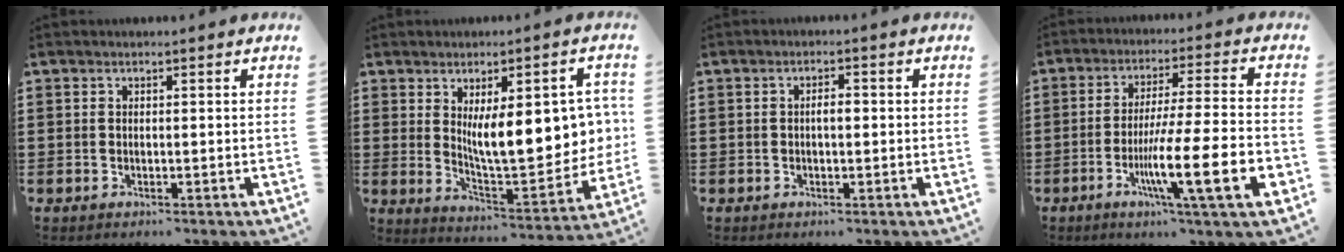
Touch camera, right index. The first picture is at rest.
{"total": 12.9, "force": [2.5, 4.4, 11.9], "torque": [-0.174, -0.008, 0.042]}
{"total": 1.9, "force": [-0.1, 0.6, 1.8], "torque": [-0.033, 0.002, -0.003]}
{"total": 14.8, "force": [-5.4, 1.5, 13.7], "torque": [-0.247, -0.007, -0.090]}